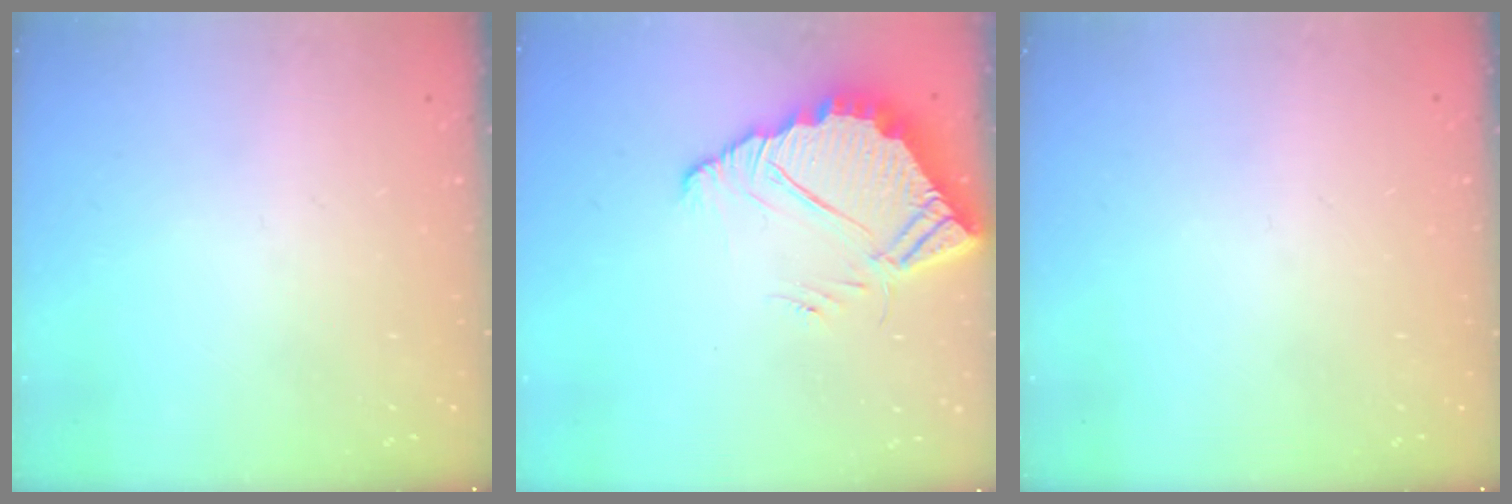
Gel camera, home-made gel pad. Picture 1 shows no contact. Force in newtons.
{"total": 6.9, "press": 6.8, "slide": 0.5}
{"total": 0.0}